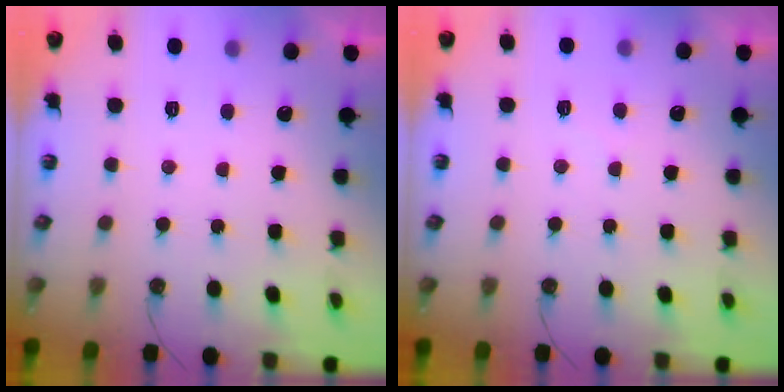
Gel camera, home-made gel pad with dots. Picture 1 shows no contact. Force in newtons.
{"total": 3.6, "press": 3.6, "slide": 0.5}